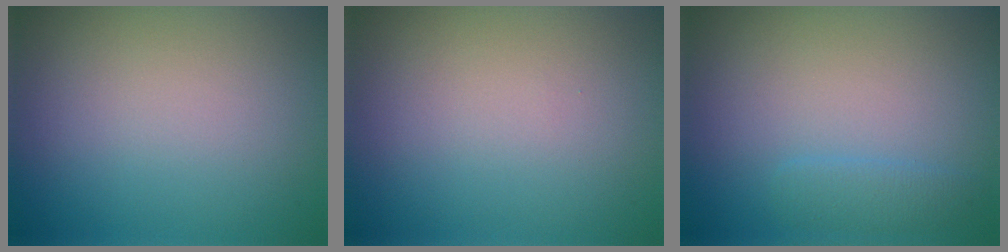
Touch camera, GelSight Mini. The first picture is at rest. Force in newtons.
{"total": 0.0}
{"total": 1.4, "press": 1.4, "slide": 0.1}